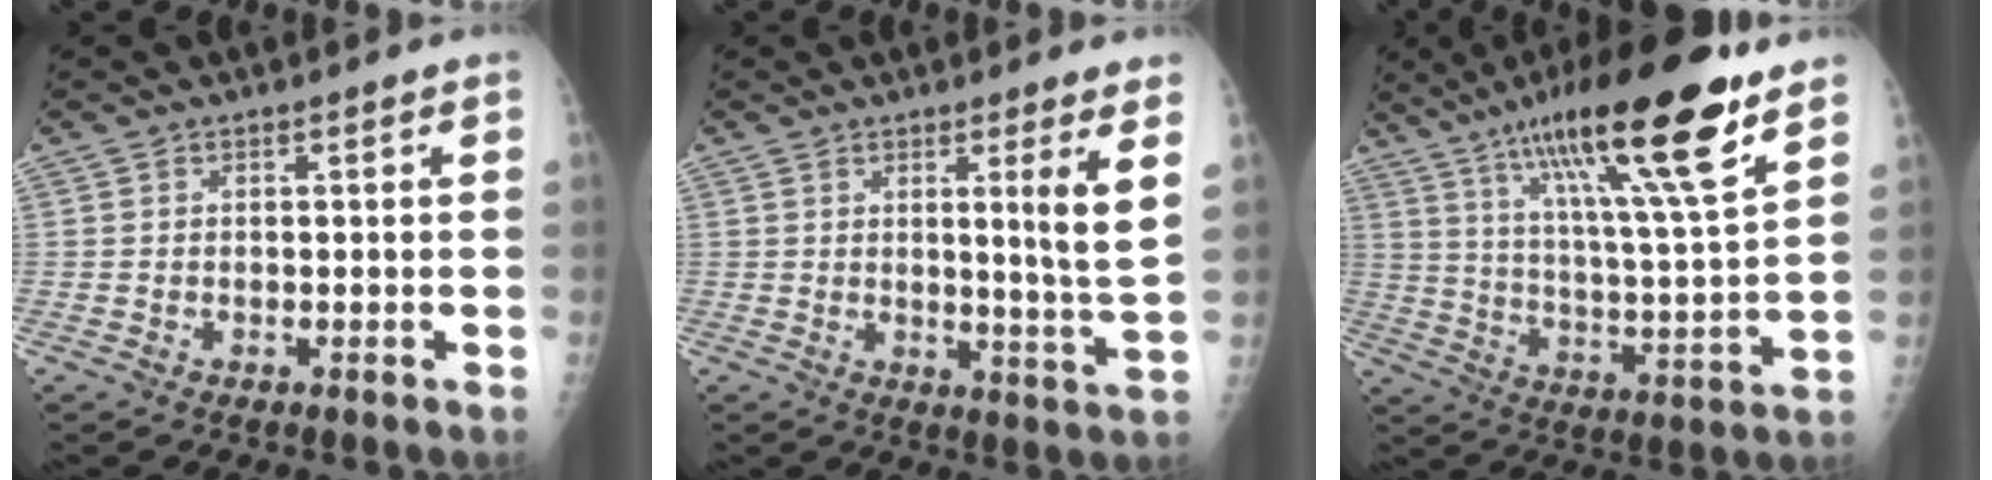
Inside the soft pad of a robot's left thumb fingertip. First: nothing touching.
{"total": 8.4, "force": [3.2, -0.7, 7.7], "torque": [-0.117, -0.034, 0.049]}
{"total": 23.1, "force": [13.9, 3.7, 18.0], "torque": [-0.291, -0.042, 0.230]}